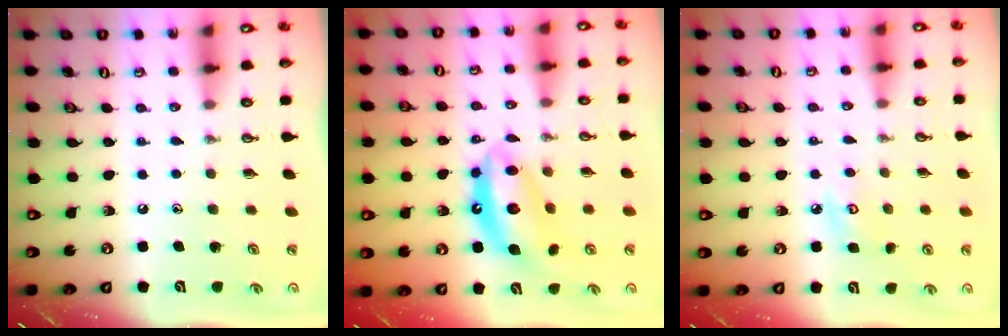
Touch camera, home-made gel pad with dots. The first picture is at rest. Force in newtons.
{"total": 12.0, "press": 12.0, "slide": 0.9}
{"total": 5.8, "press": 5.8, "slide": 0.5}